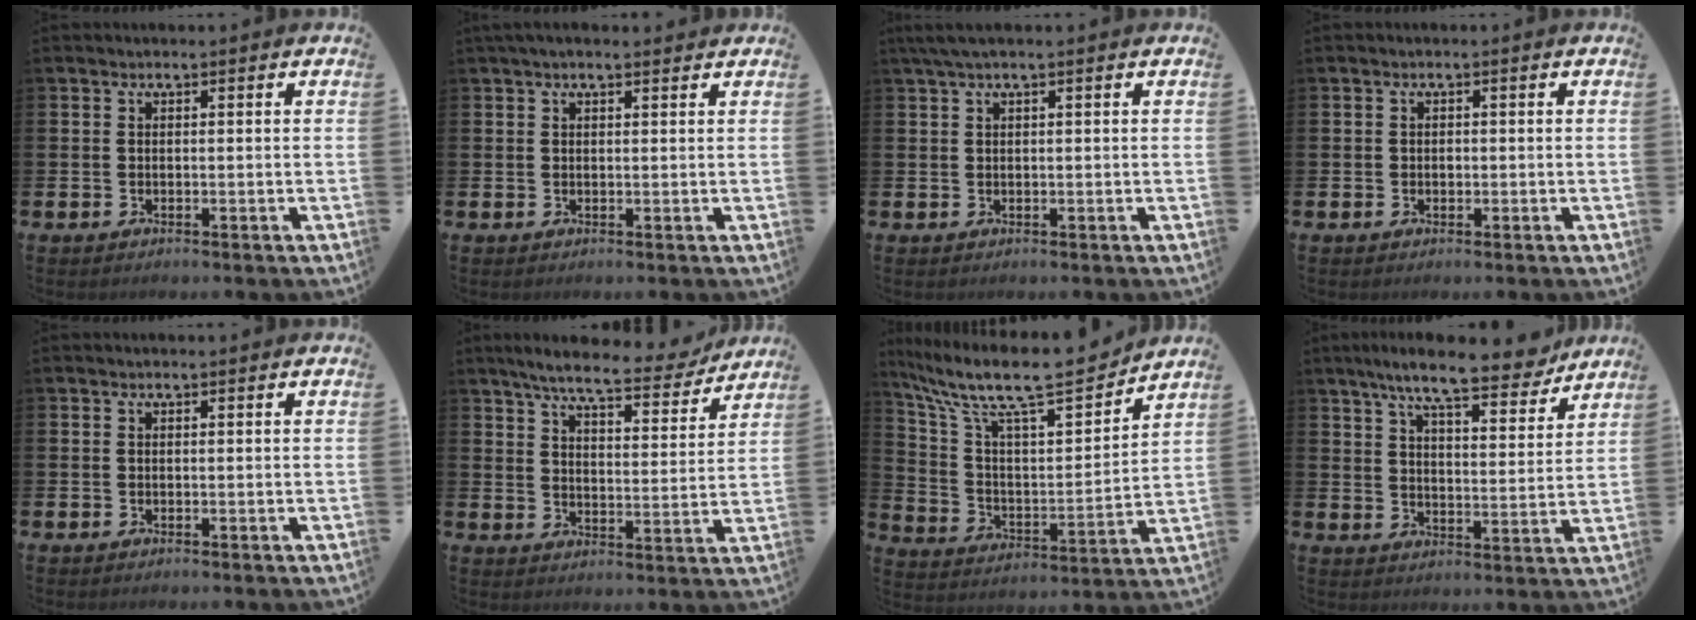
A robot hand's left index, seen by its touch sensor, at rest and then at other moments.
{"total": 1.7, "force": [1.4, 0.4, 1.0], "torque": [-0.020, 0.005, 0.025]}
{"total": 1.9, "force": [1.1, 0.0, 1.5], "torque": [-0.035, 0.005, 0.022]}
{"total": 0.7, "force": [0.0, 0.6, 0.3], "torque": [0.002, 0.002, -0.002]}
{"total": 0.0}
{"total": 8.1, "force": [7.3, 1.2, 3.4], "torque": [-0.081, -0.041, 0.123]}
{"total": 12.4, "force": [10.5, 2.5, 6.1], "torque": [-0.160, -0.069, 0.176]}
{"total": 10.1, "force": [8.8, 1.4, 4.7], "torque": [-0.099, -0.042, 0.152]}